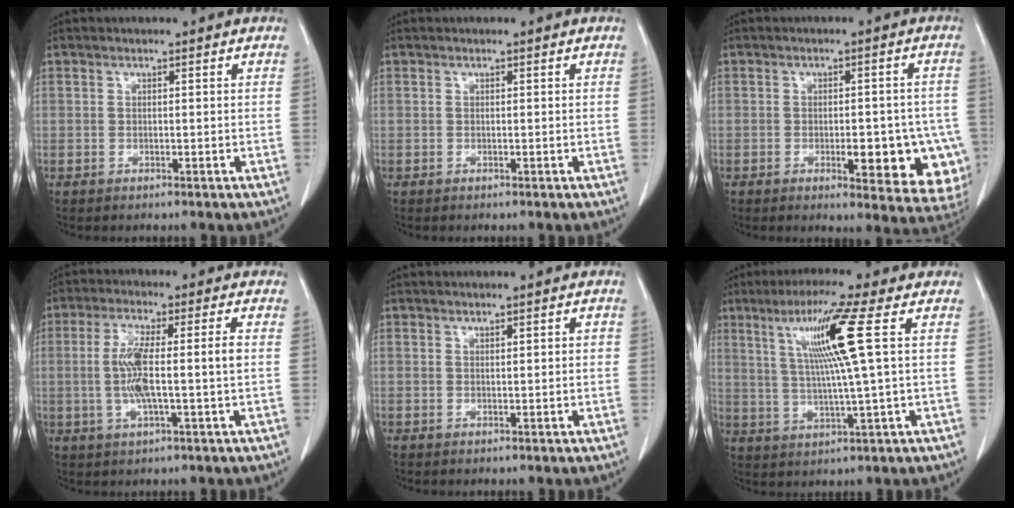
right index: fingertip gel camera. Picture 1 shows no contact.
{"total": 0.0}
{"total": 12.1, "force": [-4.2, 4.6, 10.4], "torque": [-0.074, 0.009, -0.040]}
{"total": 8.1, "force": [-0.4, 0.5, 8.1], "torque": [-0.164, 0.007, -0.009]}
{"total": 1.0, "force": [0.3, 0.1, 1.0], "torque": [-0.018, 0.002, 0.005]}
{"total": 10.4, "force": [3.3, -2.0, 9.6], "torque": [-0.177, 0.007, 0.068]}